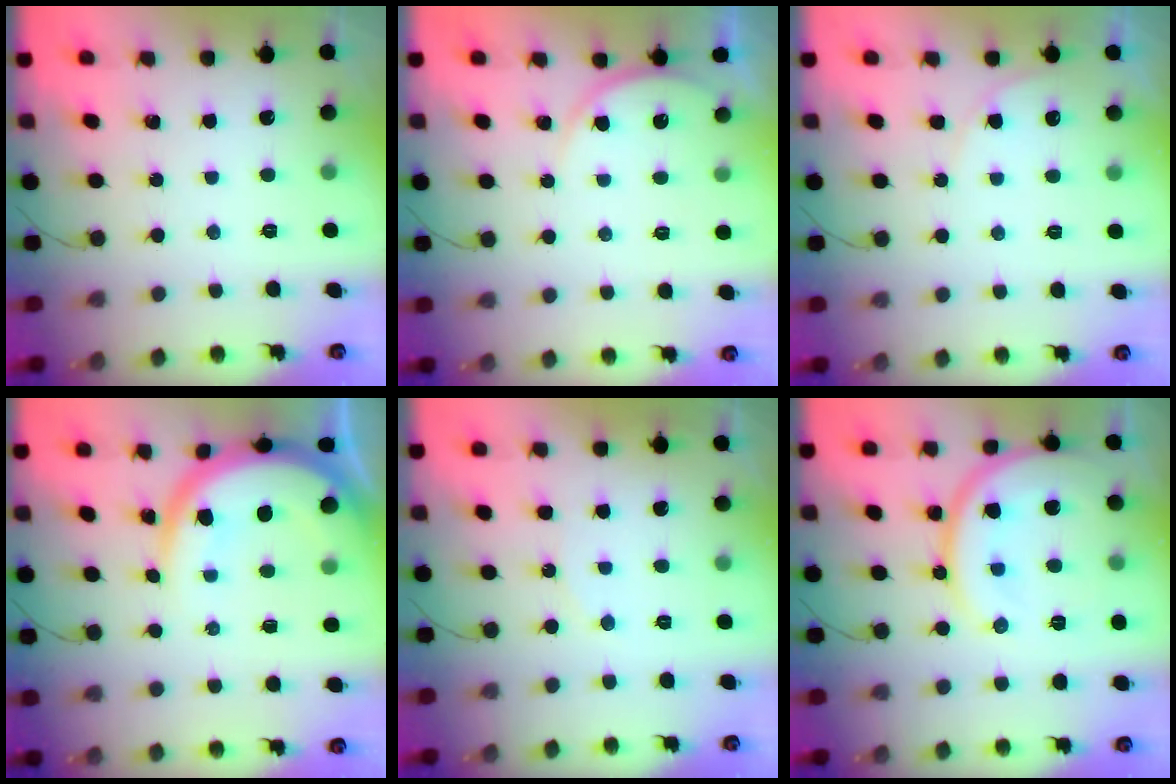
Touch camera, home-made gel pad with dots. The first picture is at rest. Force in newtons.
{"total": 5.4, "press": 5.4, "slide": 0.3}
{"total": 4.1, "press": 4.1, "slide": 0.6}
{"total": 13.2, "press": 13.2, "slide": 1.4}
{"total": 5.2, "press": 4.9, "slide": 1.7}
{"total": 15.7, "press": 15.6, "slide": 1.5}